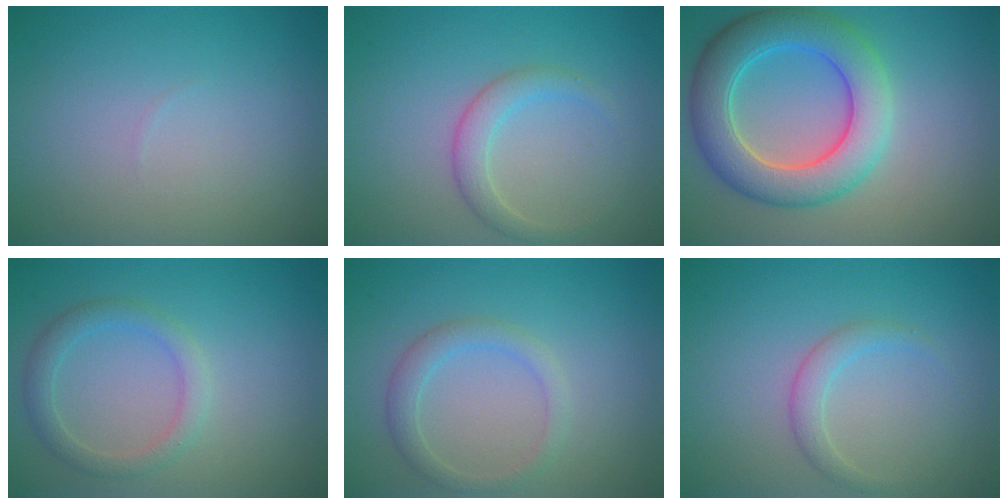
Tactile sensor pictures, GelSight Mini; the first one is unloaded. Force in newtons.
{"total": 2.3, "press": 2.3, "slide": 0.1}
{"total": 7.5, "press": 7.5, "slide": 0.2}
{"total": 2.4, "press": 2.4, "slide": 0.1}
{"total": 2.2, "press": 2.1, "slide": 0.1}
{"total": 1.7, "press": 1.7, "slide": 0.1}